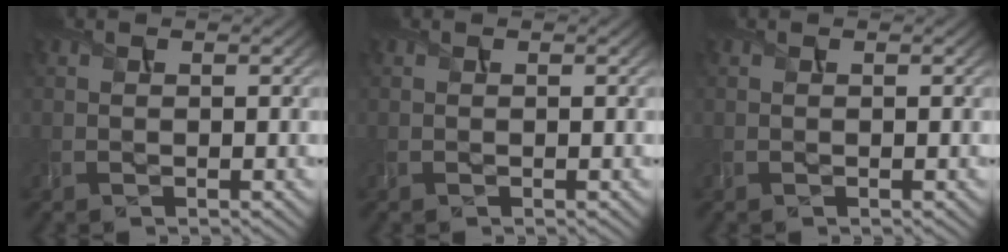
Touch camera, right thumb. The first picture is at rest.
{"total": 0.0}
{"total": 0.0}